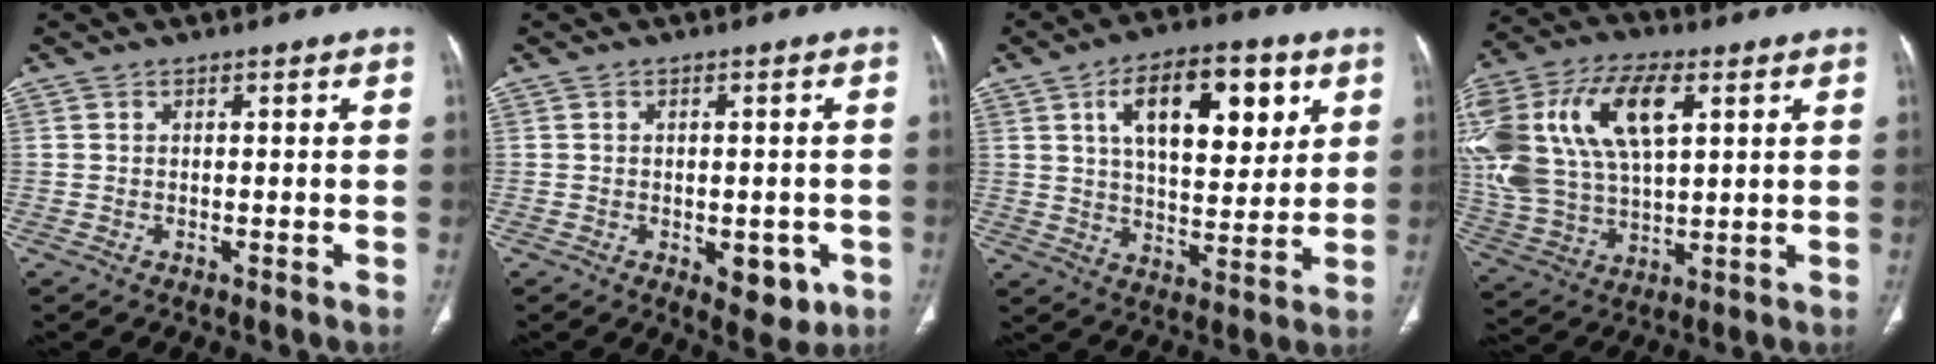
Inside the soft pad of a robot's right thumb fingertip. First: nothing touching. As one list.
[{"total": 6.0, "force": [-1.9, 3.2, 4.7], "torque": [-0.037, 0.002, -0.016]}, {"total": 17.8, "force": [6.8, 8.6, 14.0], "torque": [-0.174, -0.019, 0.110]}, {"total": 26.6, "force": [8.0, 14.5, 20.8], "torque": [-0.467, 0.017, 0.152]}]